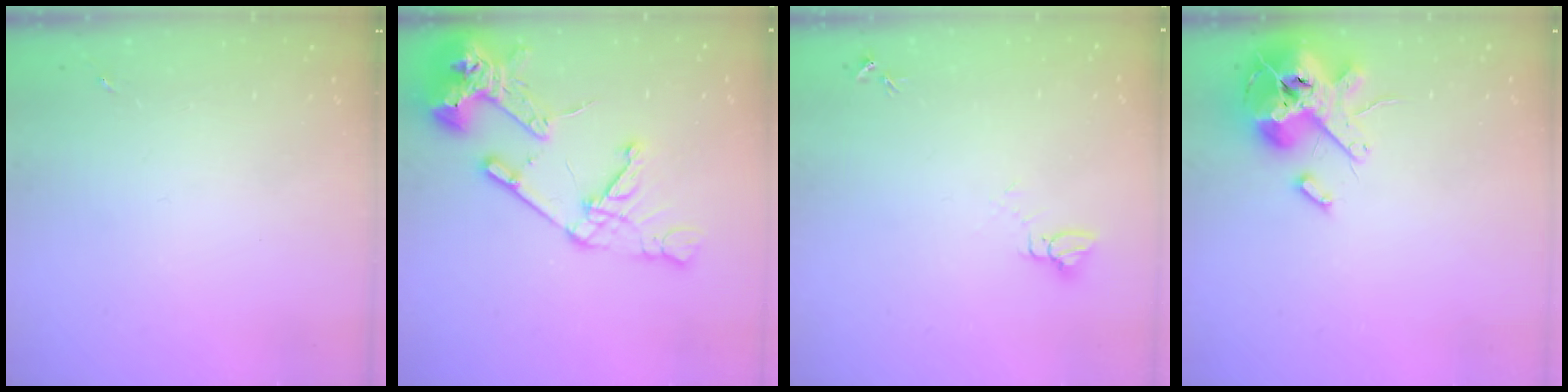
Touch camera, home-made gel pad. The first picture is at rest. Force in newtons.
{"total": 18.5, "press": 18.4, "slide": 2.3}
{"total": 4.1, "press": 4.1, "slide": 0.2}
{"total": 14.9, "press": 14.7, "slide": 2.5}